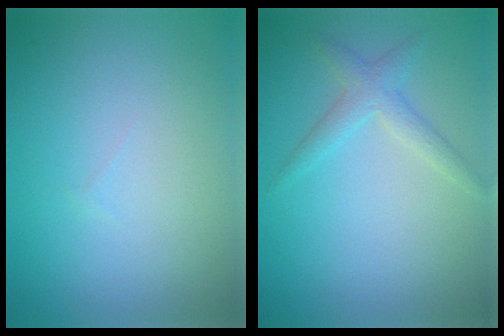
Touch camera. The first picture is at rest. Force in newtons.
{"total": 2.0, "press": 2.0, "slide": 0.1}